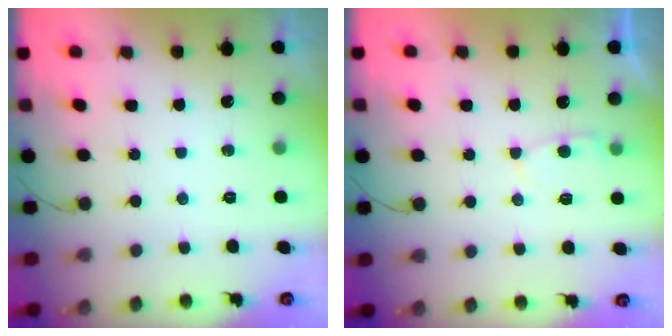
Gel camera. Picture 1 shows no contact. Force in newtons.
{"total": 3.7, "press": 3.6, "slide": 0.5}